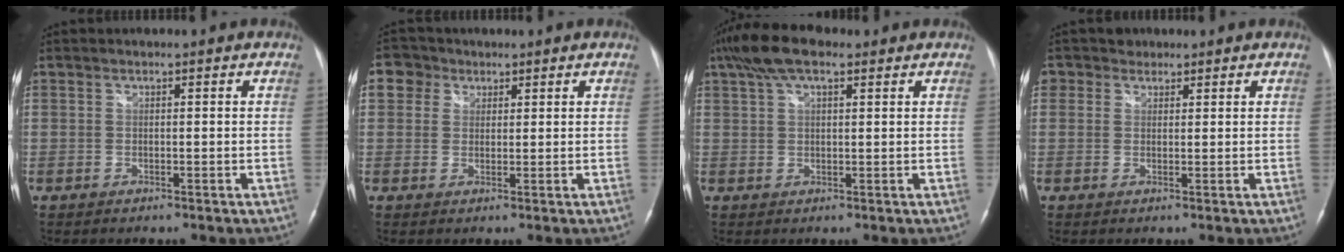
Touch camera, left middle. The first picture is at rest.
{"total": 3.7, "force": [1.7, 3.2, 0.6], "torque": [-0.015, 0.014, 0.029]}
{"total": 7.7, "force": [4.9, 2.7, 5.3], "torque": [-0.109, 0.030, 0.089]}
{"total": 2.5, "force": [1.5, 2.0, 0.0], "torque": [0.003, 0.009, 0.021]}